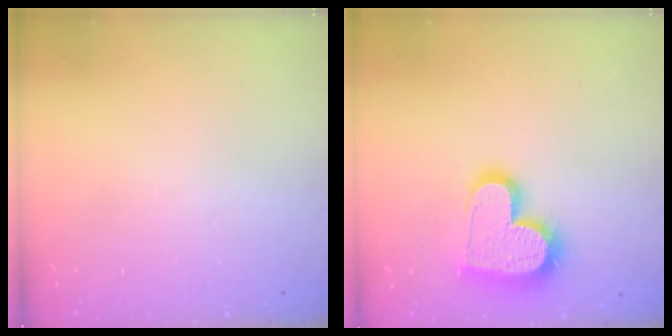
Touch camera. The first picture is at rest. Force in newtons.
{"total": 18.2, "press": 18.1, "slide": 1.3}